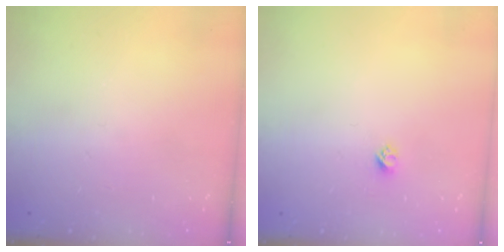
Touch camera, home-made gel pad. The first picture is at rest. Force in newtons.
{"total": 2.4, "press": 2.4, "slide": 0.2}